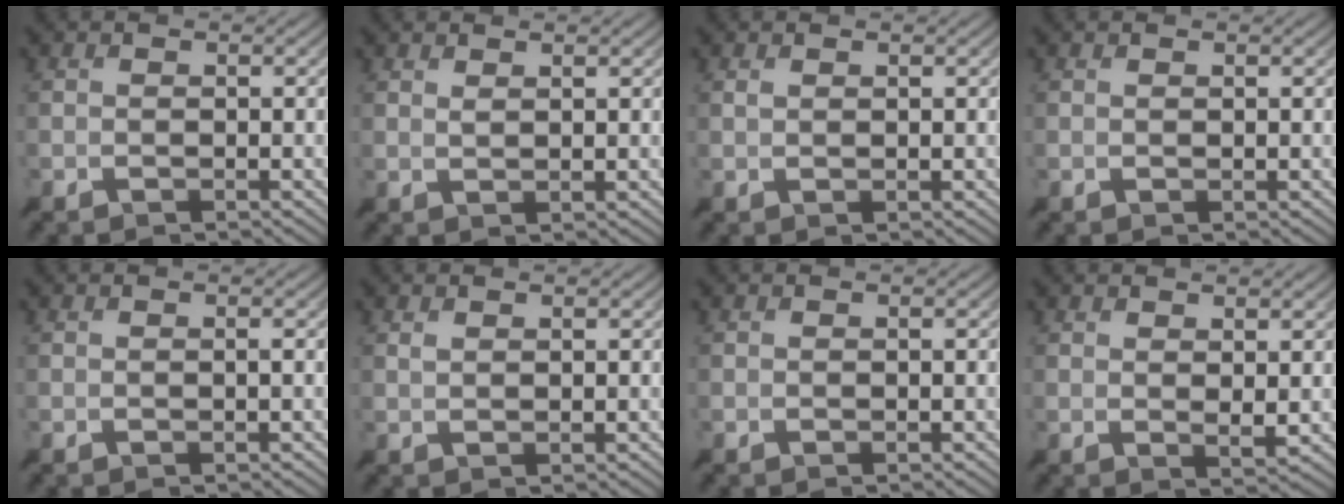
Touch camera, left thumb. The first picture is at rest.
{"total": 3.8, "force": [3.7, -0.6, 0.6], "torque": [-0.002, 0.012, 0.059]}
{"total": 2.0, "force": [1.9, -0.3, 0.5], "torque": [-0.004, 0.007, 0.032]}
{"total": 1.1, "force": [1.0, -0.2, 0.2], "torque": [0.000, 0.006, 0.015]}
{"total": 0.7, "force": [0.4, -0.4, 0.4], "torque": [0.004, 0.006, 0.012]}
{"total": 3.0, "force": [2.8, -0.7, 0.6], "torque": [-0.003, 0.009, 0.047]}
{"total": 0.8, "force": [0.7, -0.3, 0.2], "torque": [0.004, 0.005, 0.012]}
{"total": 4.6, "force": [4.4, -1.1, 0.9], "torque": [-0.011, 0.018, 0.072]}